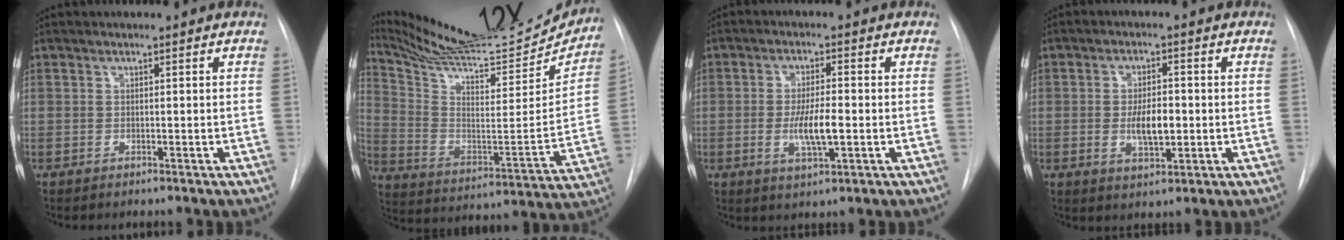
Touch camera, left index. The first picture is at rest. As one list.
[{"total": 27.8, "force": [25.6, 3.9, 10.1], "torque": [-0.170, -0.075, 0.366]}, {"total": 6.0, "force": [-1.0, 1.2, 5.8], "torque": [-0.112, -0.008, -0.016]}, {"total": 5.5, "force": [-0.6, 2.1, 5.0], "torque": [-0.091, -0.003, -0.005]}]